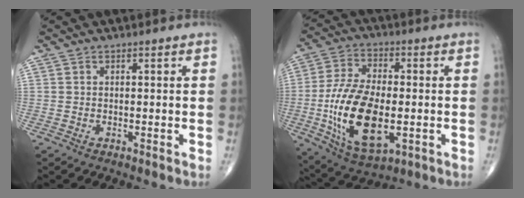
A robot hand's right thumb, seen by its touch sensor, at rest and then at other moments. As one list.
[{"total": 18.6, "force": [-3.1, 9.3, 15.7], "torque": [-0.293, -0.002, -0.045]}]